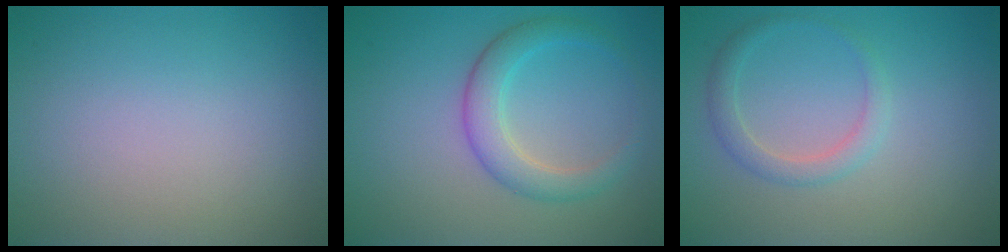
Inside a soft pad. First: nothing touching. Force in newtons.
{"total": 2.6, "press": 2.6, "slide": 0.2}
{"total": 1.9, "press": 1.9, "slide": 0.1}